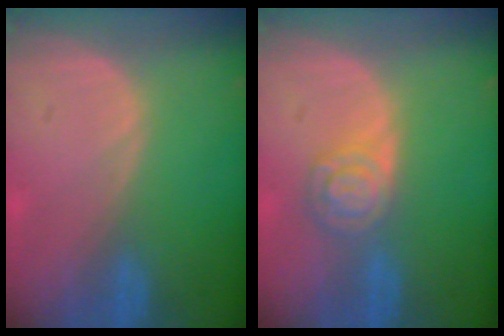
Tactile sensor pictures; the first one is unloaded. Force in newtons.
{"total": 5.3, "press": 4.7, "slide": 2.6}